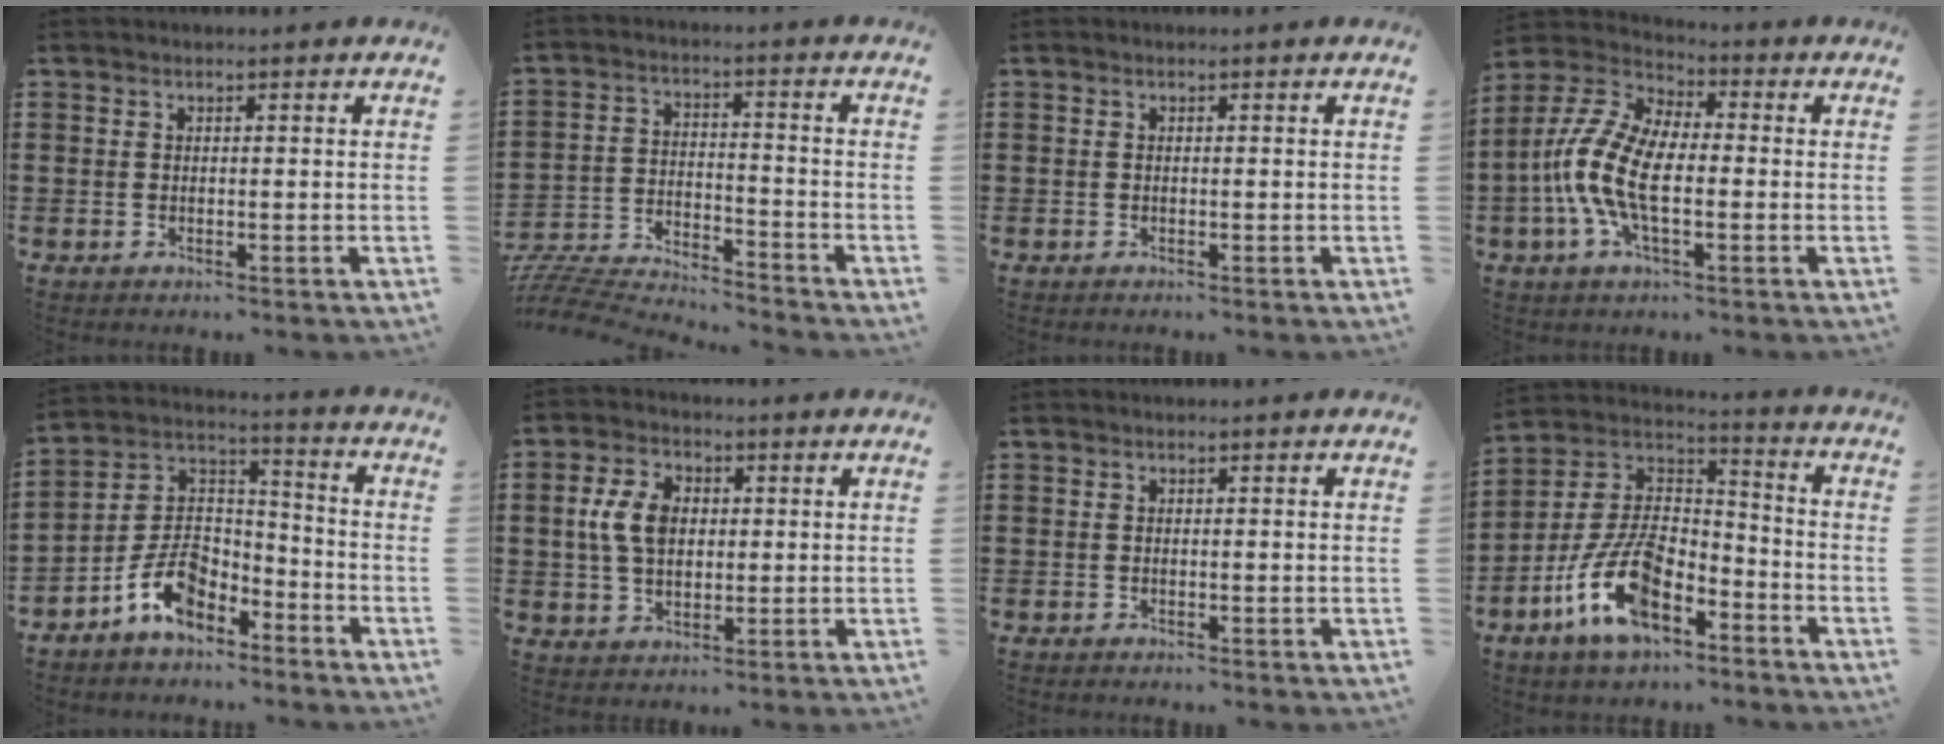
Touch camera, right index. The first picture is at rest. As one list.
[{"total": 6.3, "force": [-6.2, 0.0, 0.4], "torque": [-0.030, -0.007, -0.133]}, {"total": 0.0}, {"total": 11.1, "force": [-2.4, 5.1, 9.6], "torque": [-0.241, -0.013, -0.053]}, {"total": 8.9, "force": [-5.5, 5.2, 4.6], "torque": [-0.112, 0.010, -0.109]}, {"total": 6.7, "force": [0.8, 4.6, 4.8], "torque": [-0.125, 0.010, 0.006]}, {"total": 0.0}, {"total": 12.8, "force": [-7.3, 5.6, 8.9], "torque": [-0.209, 0.007, -0.144]}]